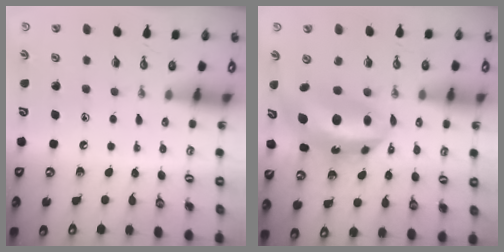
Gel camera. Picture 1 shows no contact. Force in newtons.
{"total": 8.9, "press": 8.8, "slide": 1.0}